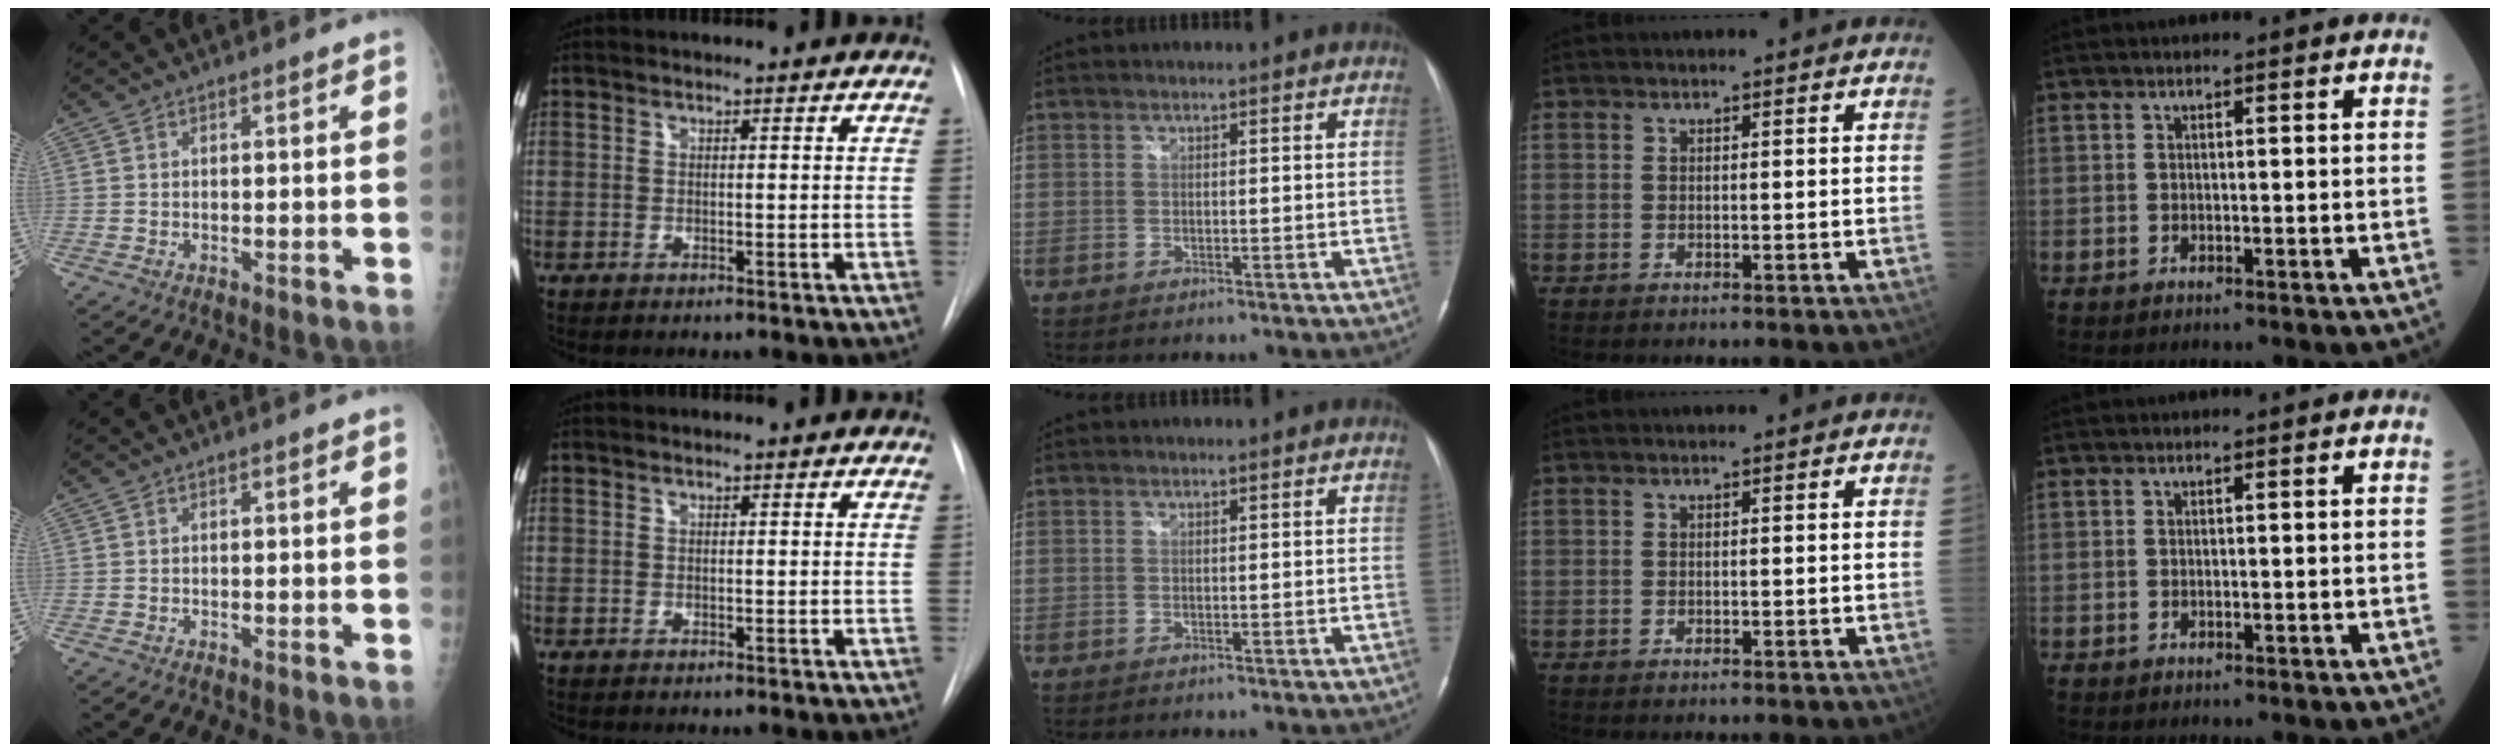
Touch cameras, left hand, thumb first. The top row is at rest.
{}